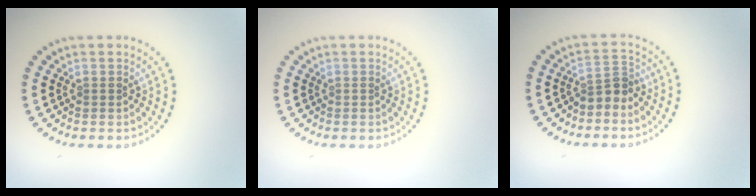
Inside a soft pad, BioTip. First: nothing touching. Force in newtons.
{"total": 0.0}
{"total": 2.4, "press": 1.9, "slide": 1.5}